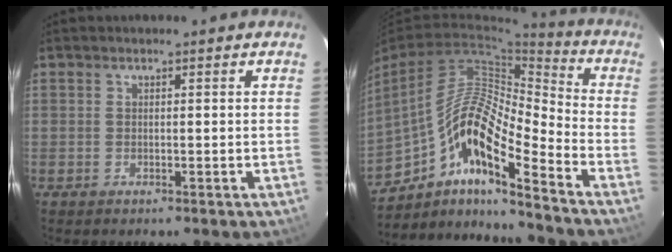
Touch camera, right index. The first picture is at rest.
{"total": 14.5, "force": [-7.9, 2.8, 11.9], "torque": [-0.193, 0.002, -0.151]}